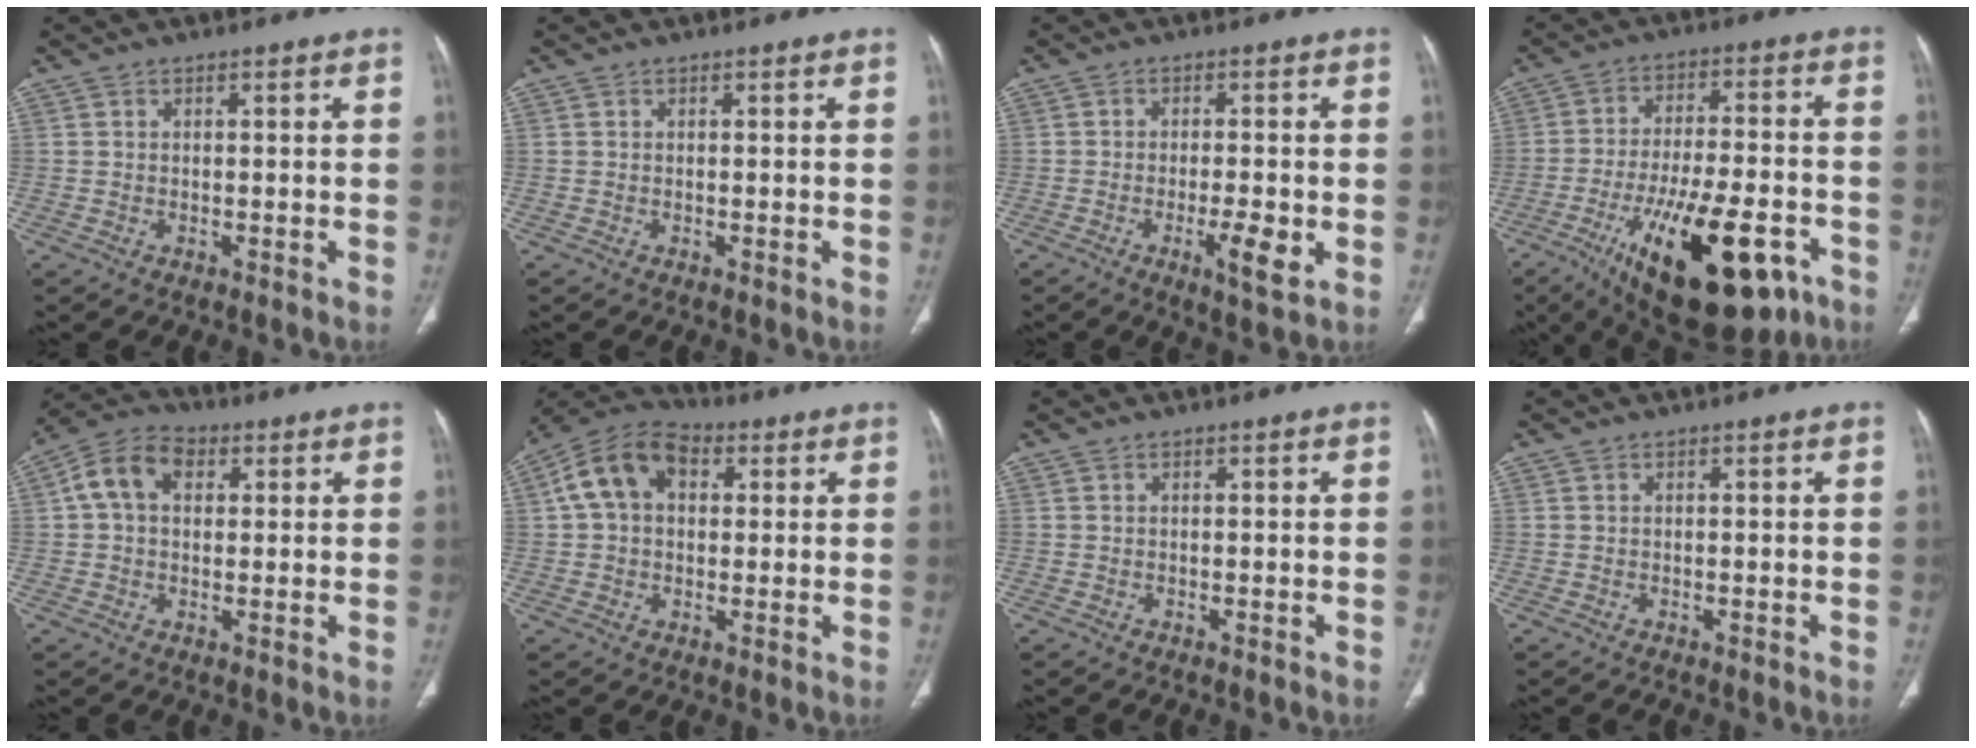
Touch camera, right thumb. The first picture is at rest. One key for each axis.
{"total": 0.0}
{"total": 5.7, "fx": -1.8, "fy": 1.2, "fz": 5.3, "tx": -0.087, "ty": -0.007, "tz": -0.028}
{"total": 23.7, "fx": -11.1, "fy": 9.4, "fz": 18.7, "tx": -0.279, "ty": 0.034, "tz": -0.160}
{"total": 8.9, "fx": 2.2, "fy": 6.3, "fz": 5.8, "tx": -0.101, "ty": 0.022, "tz": 0.032}
{"total": 11.8, "fx": 2.8, "fy": 8.2, "fz": 8.0, "tx": -0.135, "ty": 0.029, "tz": 0.038}
{"total": 0.0}
{"total": 0.0}